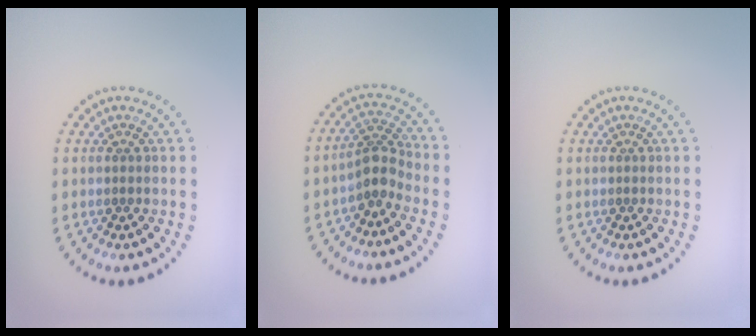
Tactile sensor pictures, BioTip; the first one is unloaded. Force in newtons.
{"total": 2.8, "press": 2.2, "slide": 1.7}
{"total": 0.0}